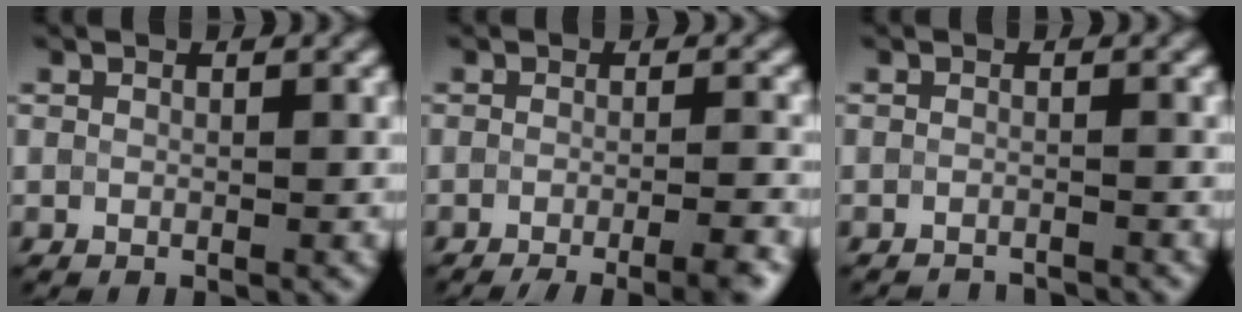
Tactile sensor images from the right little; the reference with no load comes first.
{"total": 6.3, "force": [-4.5, 1.7, 4.1], "torque": [-0.038, 0.002, -0.048]}
{"total": 2.3, "force": [-2.3, -0.1, 0.2], "torque": [0.000, -0.006, -0.030]}